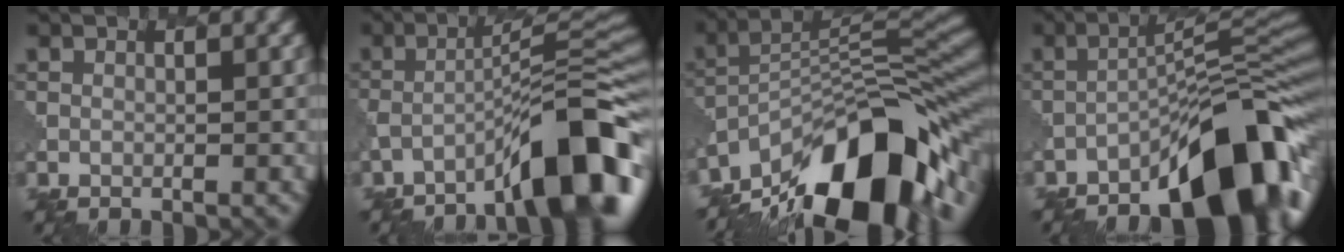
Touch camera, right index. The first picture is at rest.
{"total": 9.7, "force": [-5.7, 1.8, 7.6], "torque": [-0.100, 0.025, -0.096]}
{"total": 15.2, "force": [-10.1, 5.9, 9.8], "torque": [-0.165, 0.024, -0.184]}
{"total": 11.1, "force": [-7.0, 3.1, 8.1], "torque": [-0.100, 0.021, -0.119]}